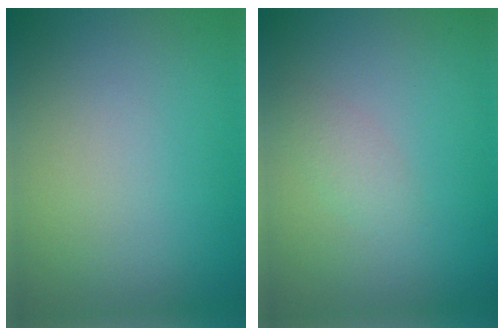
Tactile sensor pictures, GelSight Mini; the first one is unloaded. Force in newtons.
{"total": 1.2, "press": 1.2, "slide": 0.1}